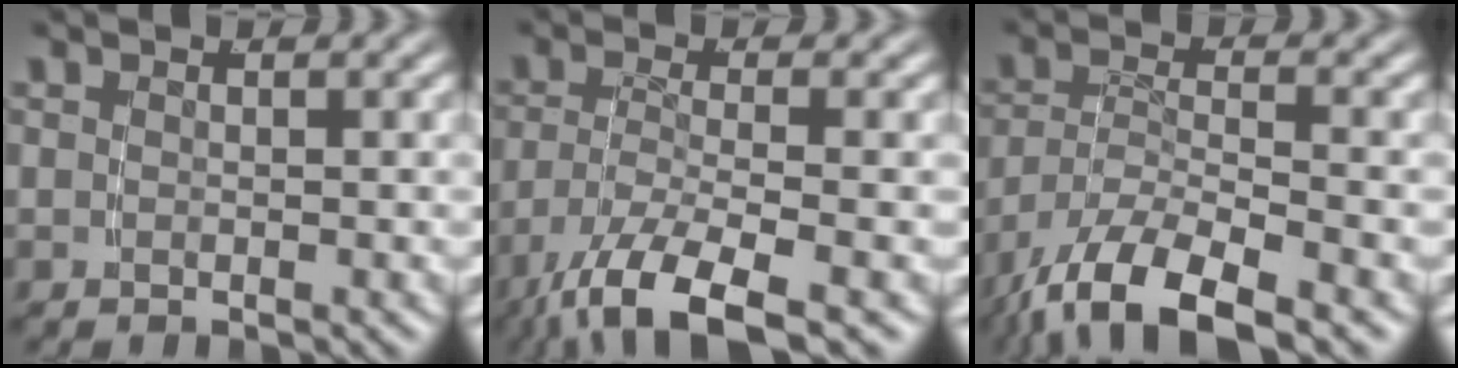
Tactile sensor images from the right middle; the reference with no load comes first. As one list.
[{"total": 7.6, "force": [-4.6, 2.4, 5.5], "torque": [-0.103, -0.039, -0.049]}, {"total": 8.6, "force": [-5.4, 3.5, 5.6], "torque": [-0.115, -0.036, -0.068]}]